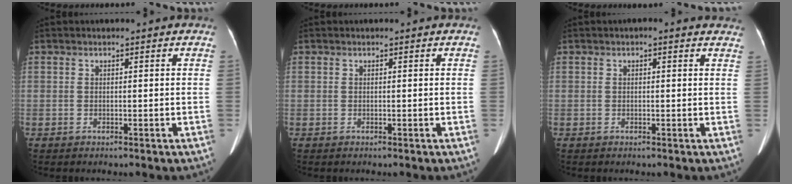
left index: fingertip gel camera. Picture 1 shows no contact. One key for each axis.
{"total": 0.0}
{"total": 2.7, "fx": 2.1, "fy": 0.8, "fz": 1.6, "tx": -0.013, "ty": 0.010, "tz": 0.010}